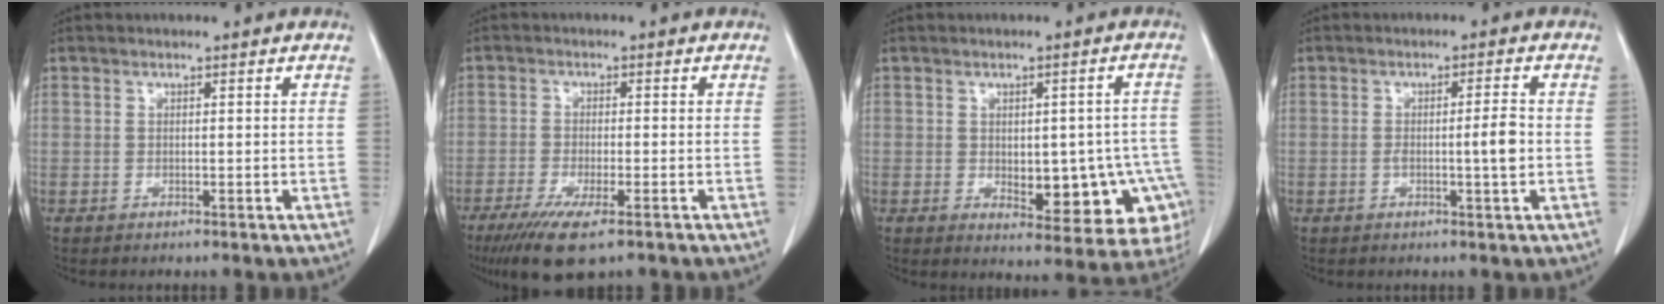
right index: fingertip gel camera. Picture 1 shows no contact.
{"total": 8.4, "force": [-5.6, 1.4, 6.1], "torque": [-0.105, -0.022, -0.089]}
{"total": 13.7, "force": [-3.6, 6.6, 11.5], "torque": [-0.099, 0.020, -0.028]}
{"total": 3.5, "force": [-0.6, -0.1, 3.4], "torque": [-0.057, -0.001, -0.009]}